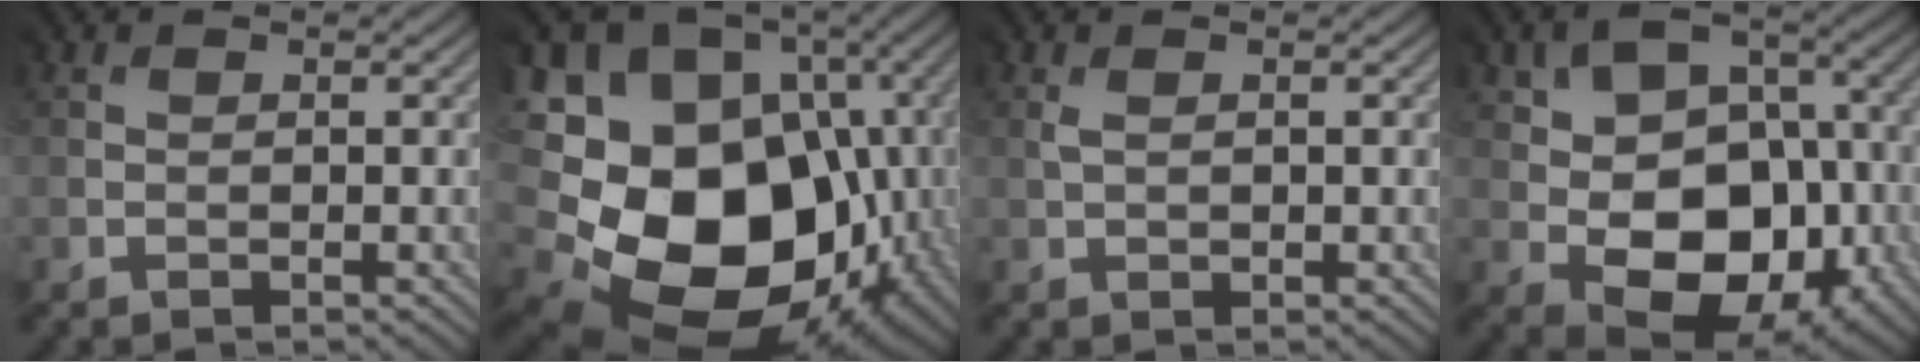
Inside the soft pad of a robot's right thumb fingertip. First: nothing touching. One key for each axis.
{"total": 19.7, "fx": -3.9, "fy": 15.9, "fz": 11.0, "tx": -0.245, "ty": -0.064, "tz": -0.024}
{"total": 1.4, "fx": 0.5, "fy": 0.8, "fz": 0.9, "tx": -0.021, "ty": 0.000, "tz": 0.014}
{"total": 13.0, "fx": -2.0, "fy": 9.2, "fz": 9.0, "tx": -0.135, "ty": -0.011, "tz": -0.031}